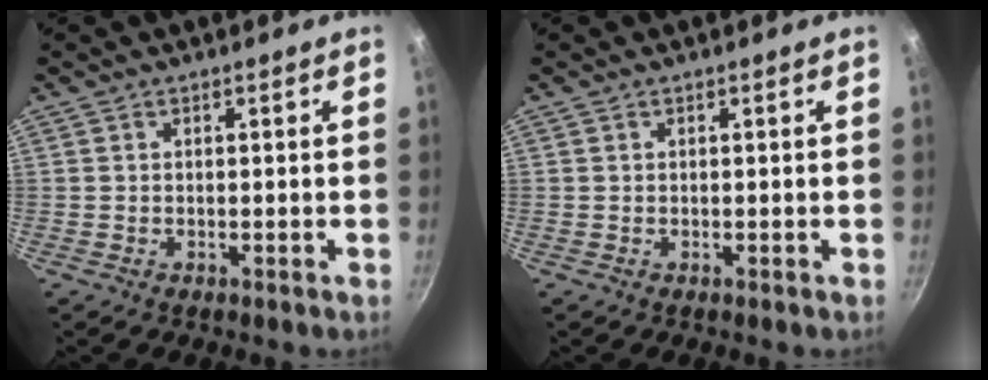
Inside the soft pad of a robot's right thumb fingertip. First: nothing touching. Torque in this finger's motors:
{"motor_torque": [-0.26, 0.02, -0.04, 0.10, -0.02]}